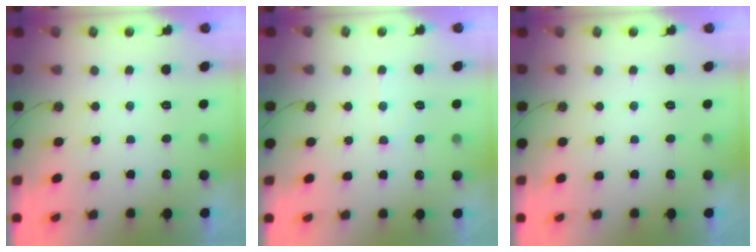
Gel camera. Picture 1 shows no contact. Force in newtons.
{"total": 5.4, "press": 5.3, "slide": 0.8}
{"total": 0.0}